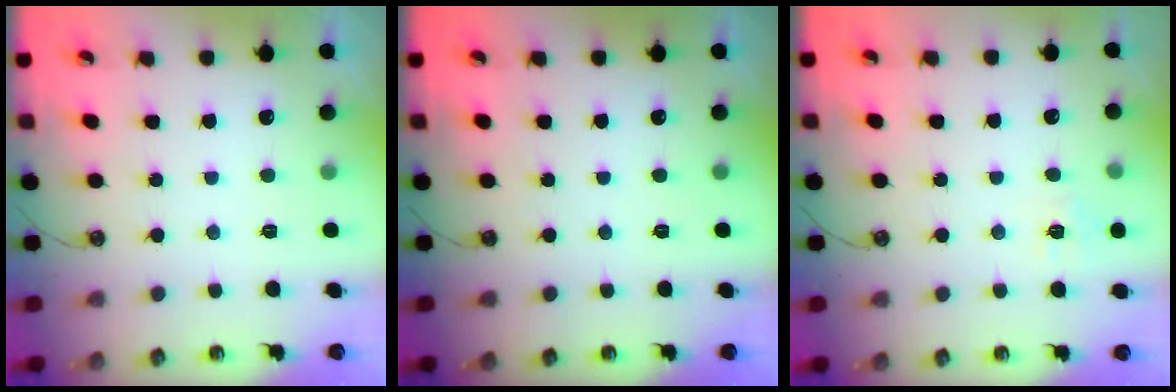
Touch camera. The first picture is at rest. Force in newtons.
{"total": 0.0}
{"total": 7.2, "press": 7.1, "slide": 1.3}